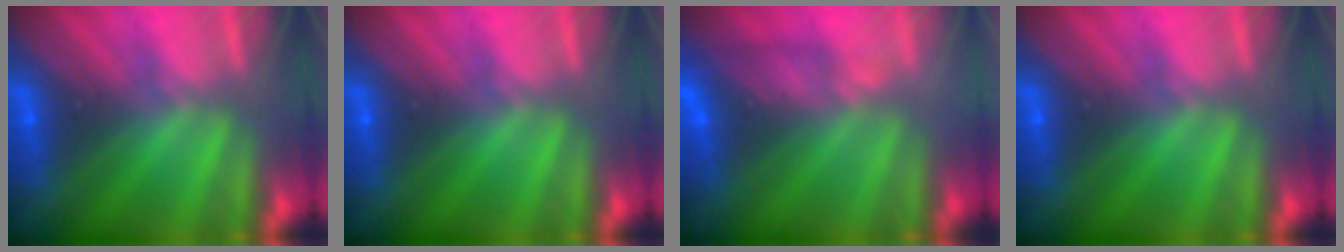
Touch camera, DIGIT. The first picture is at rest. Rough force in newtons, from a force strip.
{"total": 0.0}
{"total": 5.4}
{"total": 0.0}